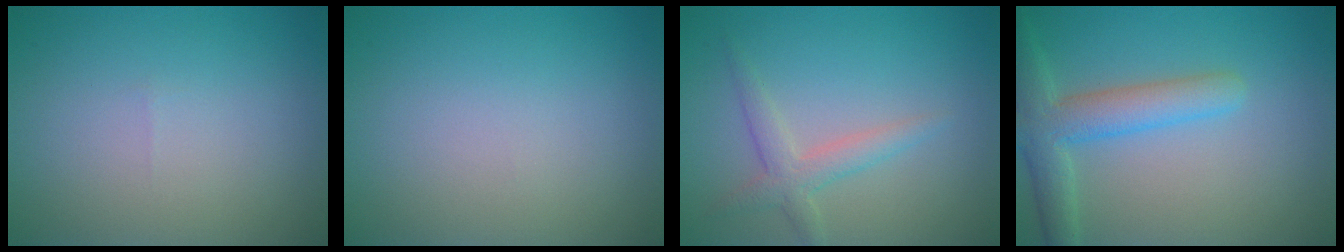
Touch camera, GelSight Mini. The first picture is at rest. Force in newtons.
{"total": 0.0}
{"total": 2.4, "press": 2.4, "slide": 0.1}
{"total": 4.7, "press": 4.7, "slide": 0.3}